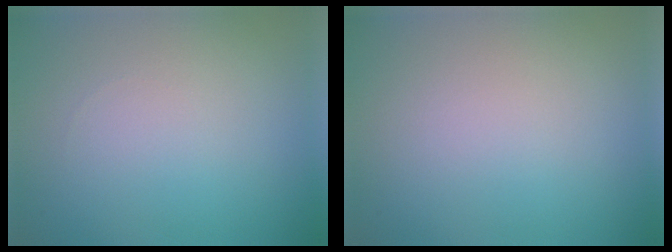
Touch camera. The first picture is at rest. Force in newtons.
{"total": 0.0}